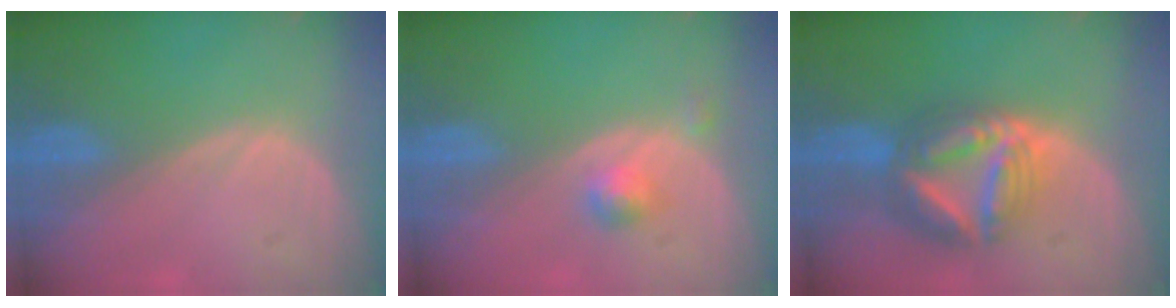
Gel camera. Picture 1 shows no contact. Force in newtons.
{"total": 2.4, "press": 2.1, "slide": 1.1}
{"total": 9.1, "press": 9.1, "slide": 0.8}